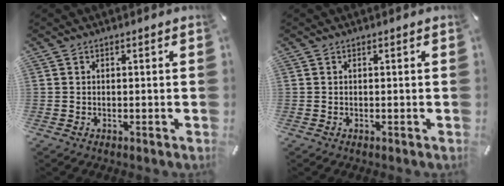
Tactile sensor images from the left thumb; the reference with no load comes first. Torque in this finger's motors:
{"motor_torque": [0.00, 0.00, -0.03, 0.03, 0.00]}